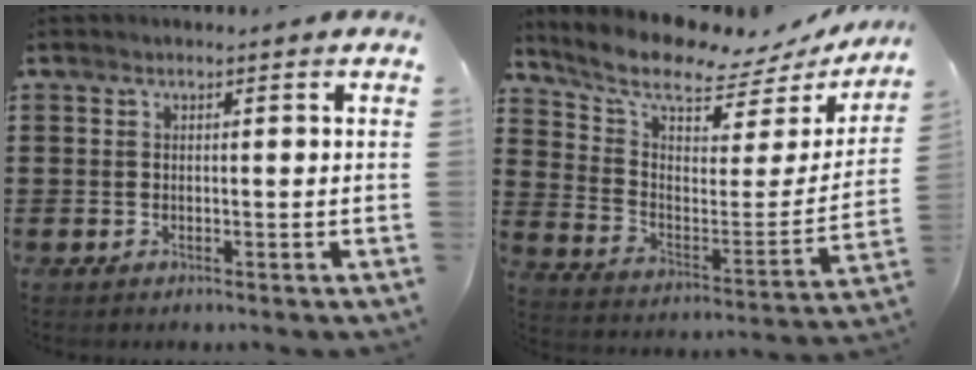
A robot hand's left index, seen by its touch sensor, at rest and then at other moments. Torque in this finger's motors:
{"motor_torque": [1.09, -1.05, 0.50, 0.18]}